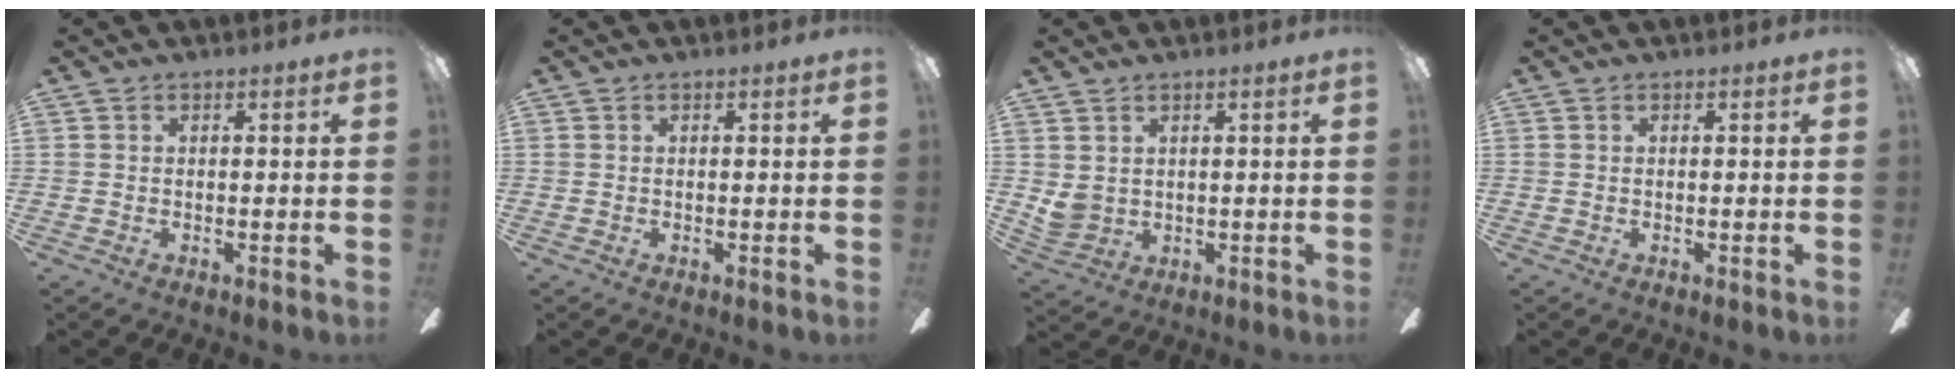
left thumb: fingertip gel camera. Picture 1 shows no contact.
{"total": 0.0}
{"total": 3.6, "force": [2.0, 2.7, 1.2], "torque": [-0.035, -0.009, 0.040]}
{"total": 0.0}